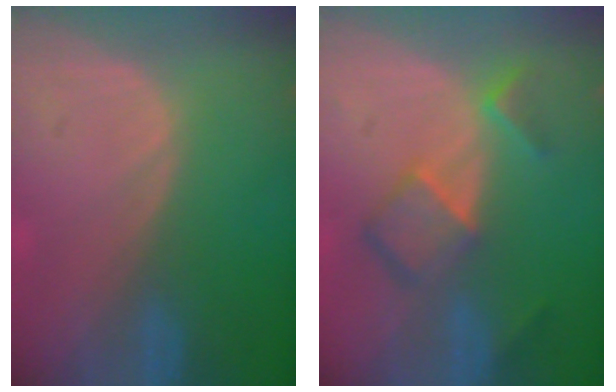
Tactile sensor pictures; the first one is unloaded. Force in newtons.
{"total": 7.0, "press": 6.0, "slide": 3.5}